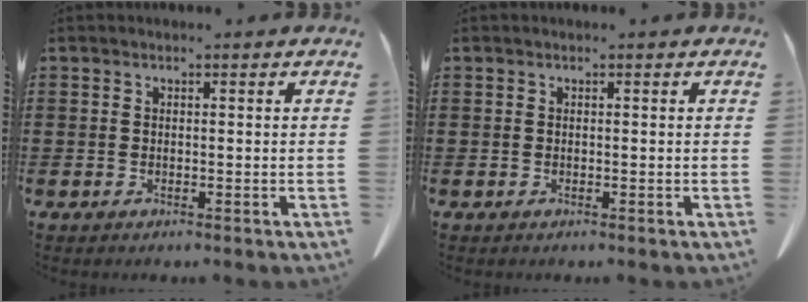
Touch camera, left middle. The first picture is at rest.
{"total": 0.0}